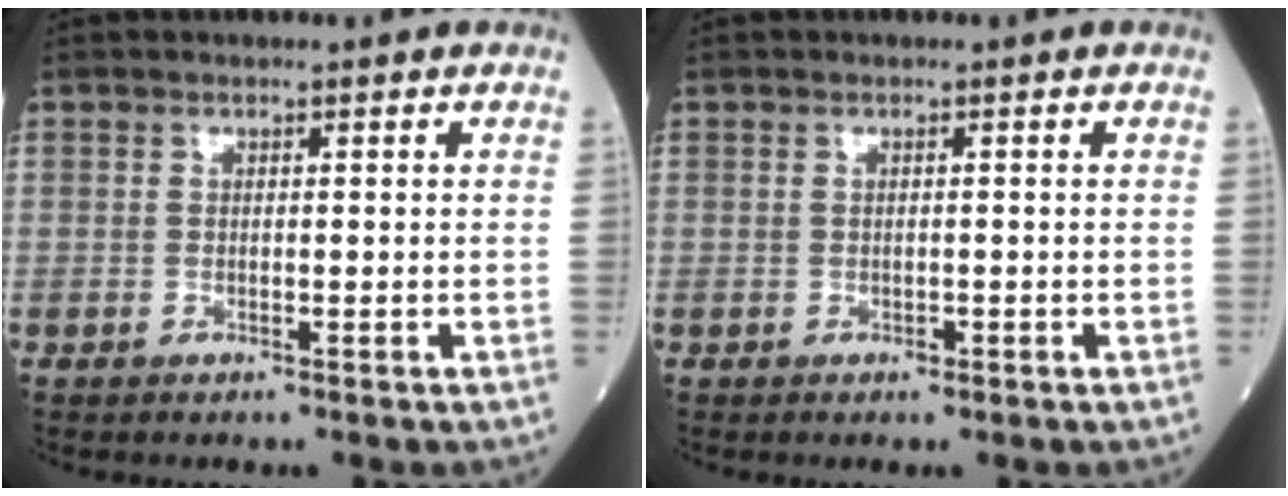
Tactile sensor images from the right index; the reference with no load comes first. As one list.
[{"total": 0.5, "force": [-0.2, 0.3, 0.3], "torque": [-0.004, 0.000, -0.005]}]